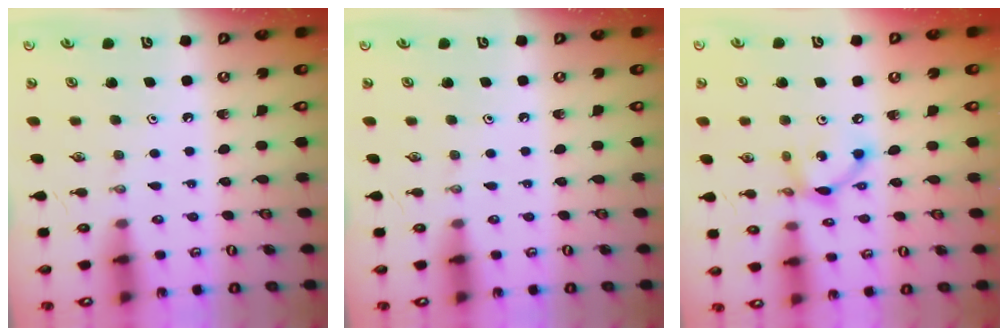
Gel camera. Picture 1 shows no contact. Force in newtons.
{"total": 0.0}
{"total": 8.5, "press": 8.5, "slide": 0.4}